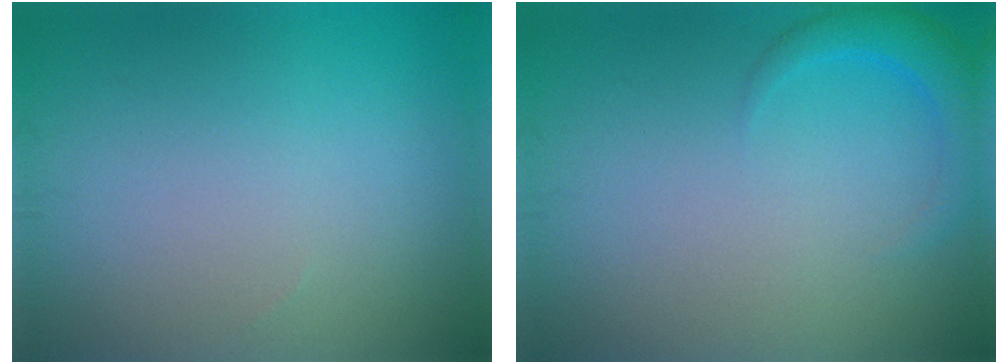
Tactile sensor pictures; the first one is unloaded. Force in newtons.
{"total": 2.5, "press": 2.5, "slide": 0.3}